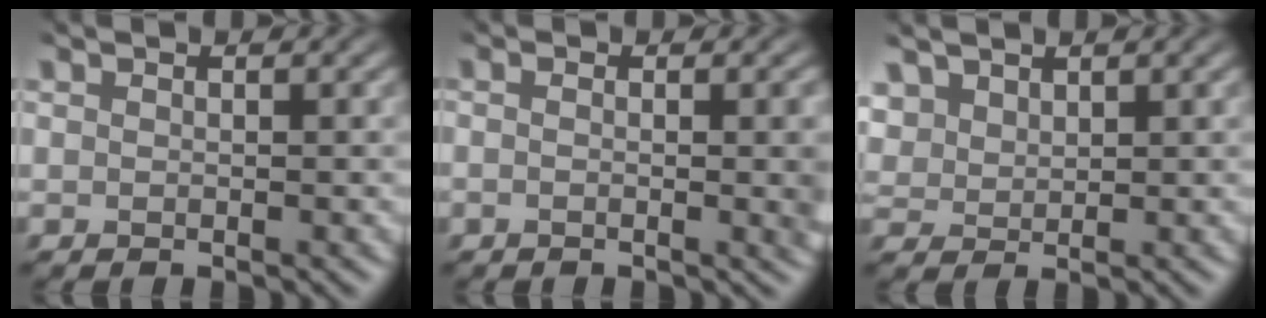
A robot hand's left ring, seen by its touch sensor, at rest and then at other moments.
{"total": 2.3, "force": [-0.4, 0.4, 2.2], "torque": [-0.029, -0.001, -0.006]}
{"total": 2.3, "force": [1.7, 1.2, 0.9], "torque": [-0.032, 0.001, 0.045]}